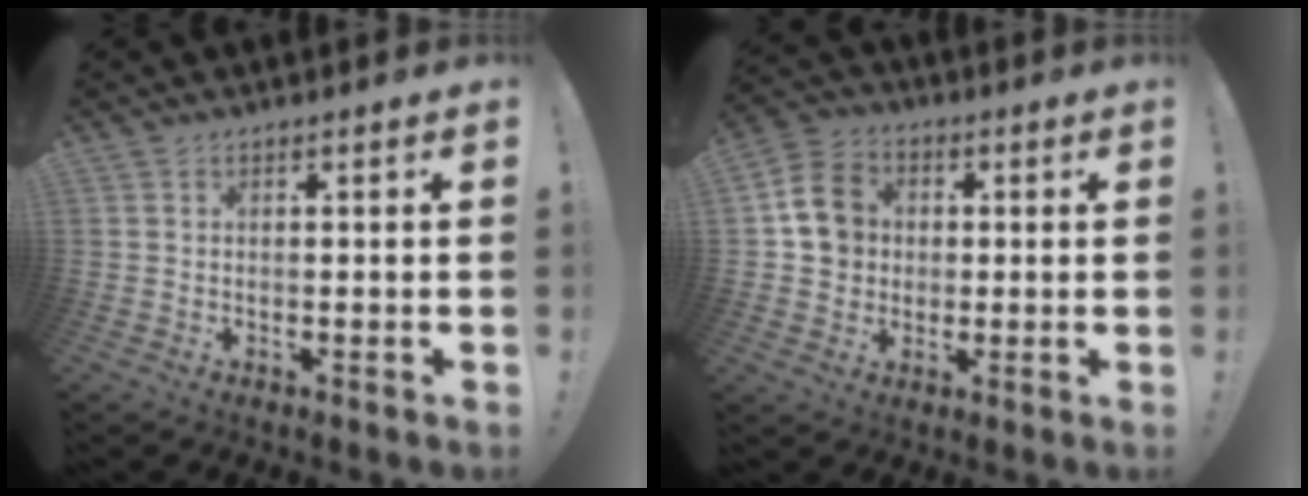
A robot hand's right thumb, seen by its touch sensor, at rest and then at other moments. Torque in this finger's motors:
{"motor_torque": [-0.23, 0.19, 0.23, -0.07, 0.06]}